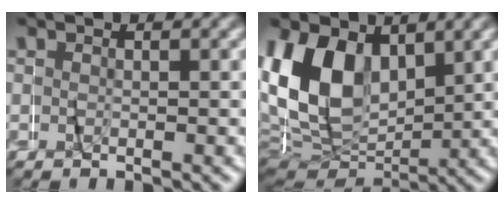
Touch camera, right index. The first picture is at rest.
{"total": 11.9, "force": [2.2, 9.0, 7.4], "torque": [-0.144, 0.003, 0.039]}